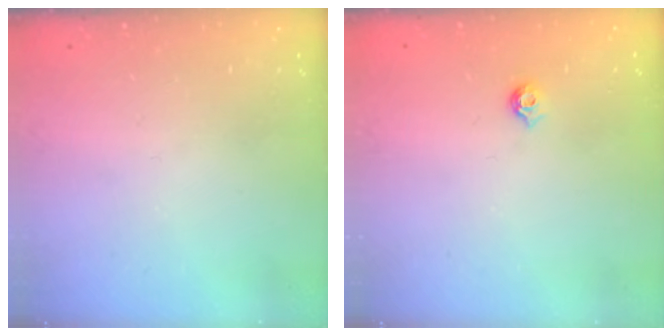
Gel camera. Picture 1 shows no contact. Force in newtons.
{"total": 4.8, "press": 4.7, "slide": 0.9}